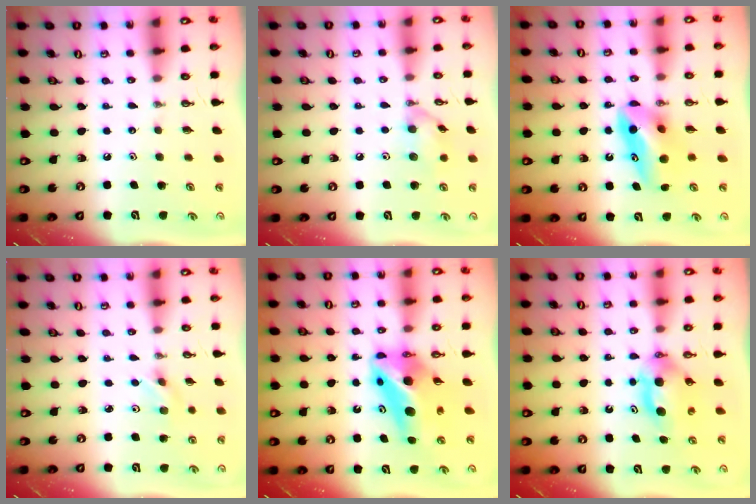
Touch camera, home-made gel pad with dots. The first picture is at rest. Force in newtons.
{"total": 9.9, "press": 9.9, "slide": 0.0}
{"total": 9.4, "press": 9.3, "slide": 1.6}
{"total": 2.5, "press": 2.5, "slide": 0.5}
{"total": 13.2, "press": 13.1, "slide": 1.1}
{"total": 6.3, "press": 5.1, "slide": 3.6}